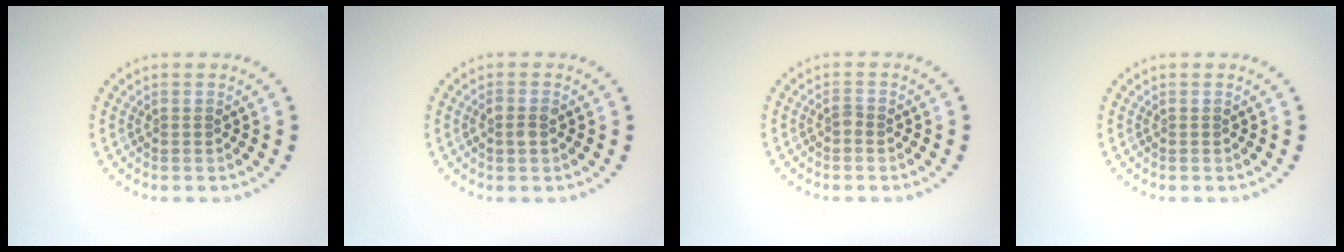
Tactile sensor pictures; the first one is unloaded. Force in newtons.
{"total": 1.3, "press": 1.3, "slide": 0.4}
{"total": 0.6, "press": 0.5, "slide": 0.4}
{"total": 0.0}